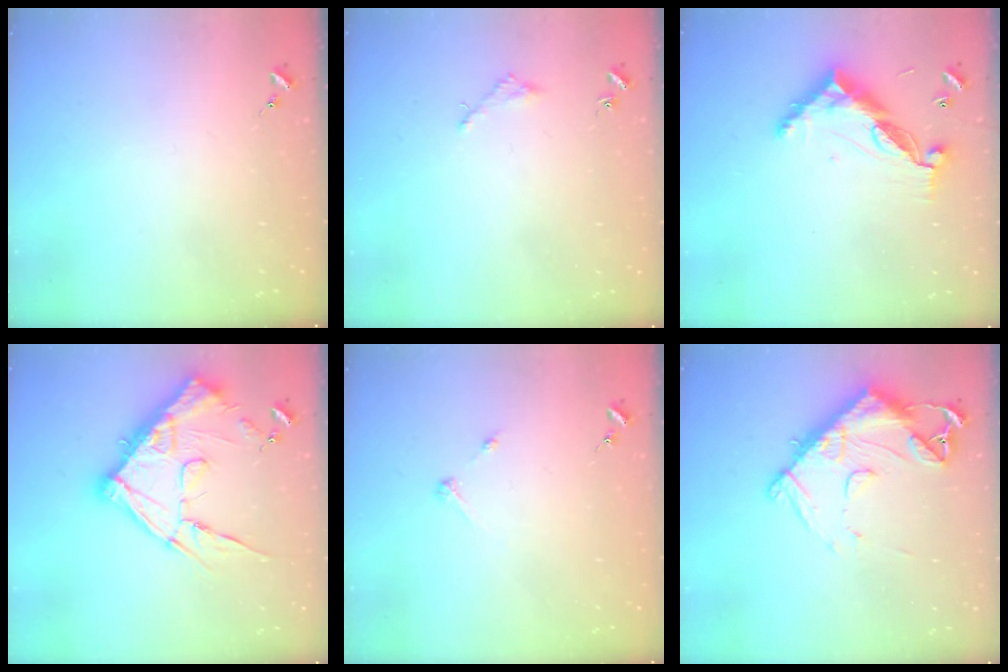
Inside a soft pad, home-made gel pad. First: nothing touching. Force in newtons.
{"total": 1.6, "press": 1.6, "slide": 0.2}
{"total": 11.5, "press": 11.4, "slide": 1.0}
{"total": 19.4, "press": 19.4, "slide": 1.0}
{"total": 2.7, "press": 2.7, "slide": 0.3}
{"total": 15.0, "press": 14.9, "slide": 1.6}